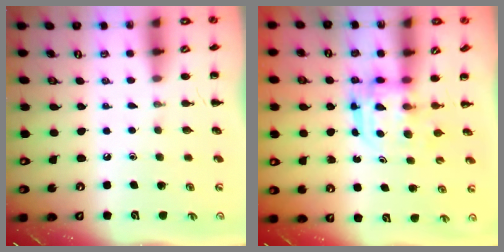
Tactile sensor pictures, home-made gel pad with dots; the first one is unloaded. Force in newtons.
{"total": 3.1, "press": 3.1, "slide": 0.2}